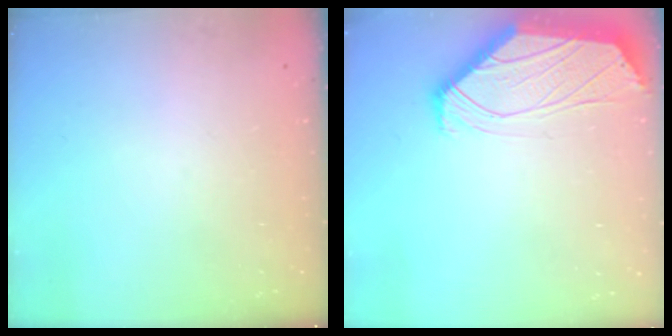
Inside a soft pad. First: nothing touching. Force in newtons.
{"total": 0.8, "press": 0.8, "slide": 0.1}